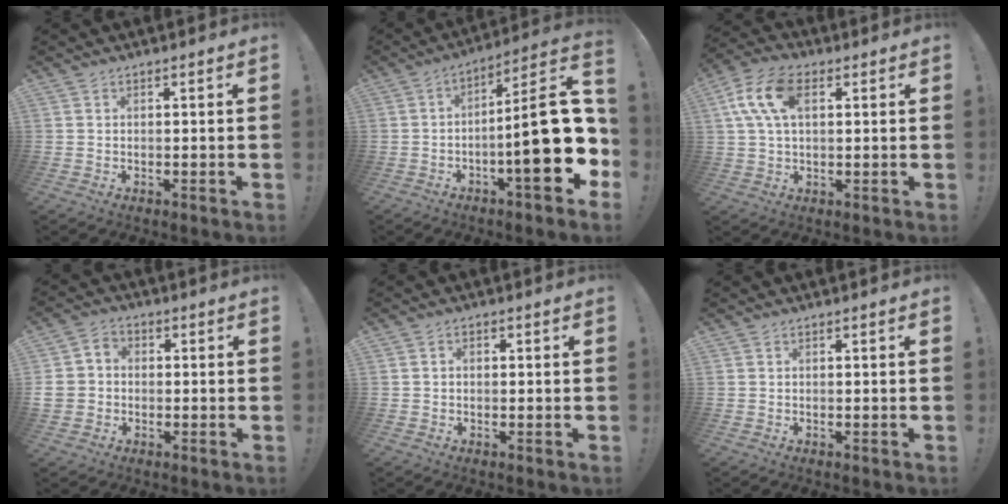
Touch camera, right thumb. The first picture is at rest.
{"total": 22.2, "force": [-2.9, 5.6, 21.2], "torque": [-0.304, 0.013, -0.040]}
{"total": 12.6, "force": [3.4, 7.2, 9.7], "torque": [-0.188, 0.007, 0.064]}
{"total": 6.2, "force": [-1.9, 5.5, 2.4], "torque": [-0.047, 0.019, -0.033]}
{"total": 1.4, "force": [-0.6, 1.0, 0.7], "torque": [-0.005, 0.003, -0.014]}
{"total": 0.0}